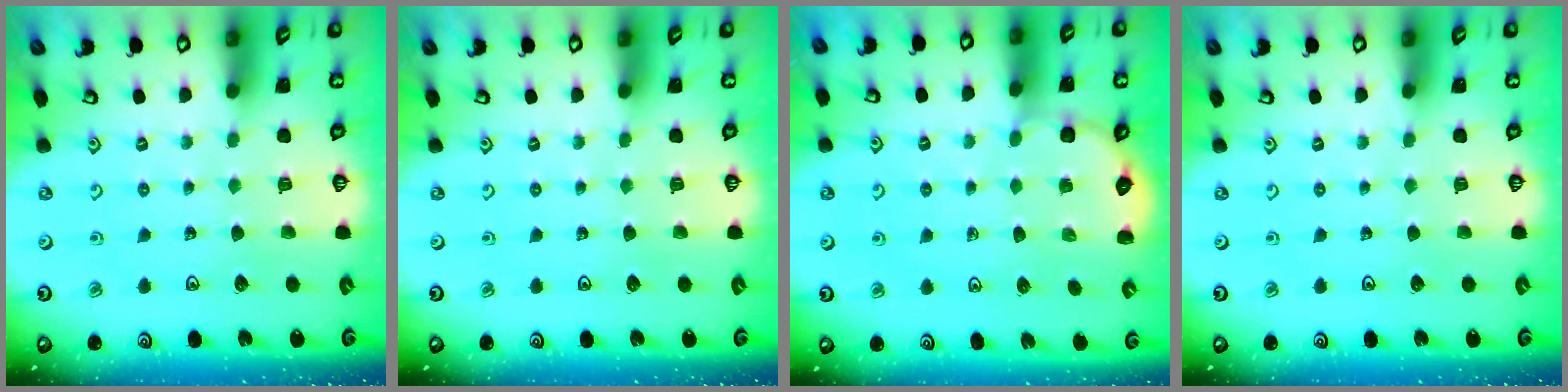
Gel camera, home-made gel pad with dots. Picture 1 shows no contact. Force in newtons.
{"total": 0.0}
{"total": 2.7, "press": 2.7, "slide": 0.3}
{"total": 0.0}